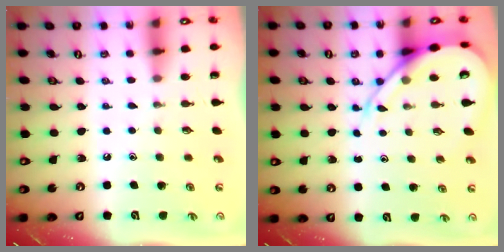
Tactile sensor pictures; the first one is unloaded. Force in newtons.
{"total": 11.0, "press": 10.9, "slide": 1.0}